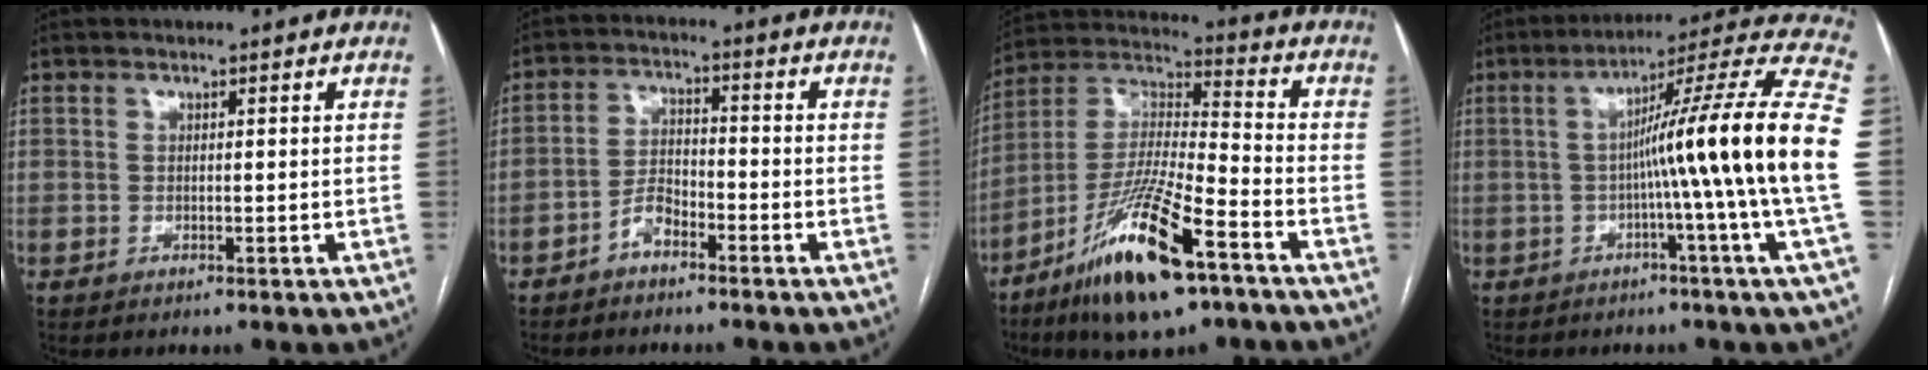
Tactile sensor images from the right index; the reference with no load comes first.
{"total": 3.9, "force": [-2.7, 1.6, 2.3], "torque": [-0.051, 0.013, -0.051]}
{"total": 17.8, "force": [-10.1, 3.0, 14.4], "torque": [-0.306, -0.025, -0.180]}
{"total": 19.2, "force": [-1.8, -2.8, 18.9], "torque": [-0.256, 0.012, -0.048]}